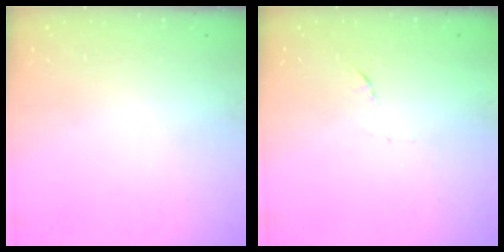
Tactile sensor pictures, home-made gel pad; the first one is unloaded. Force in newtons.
{"total": 5.5, "press": 5.4, "slide": 0.4}